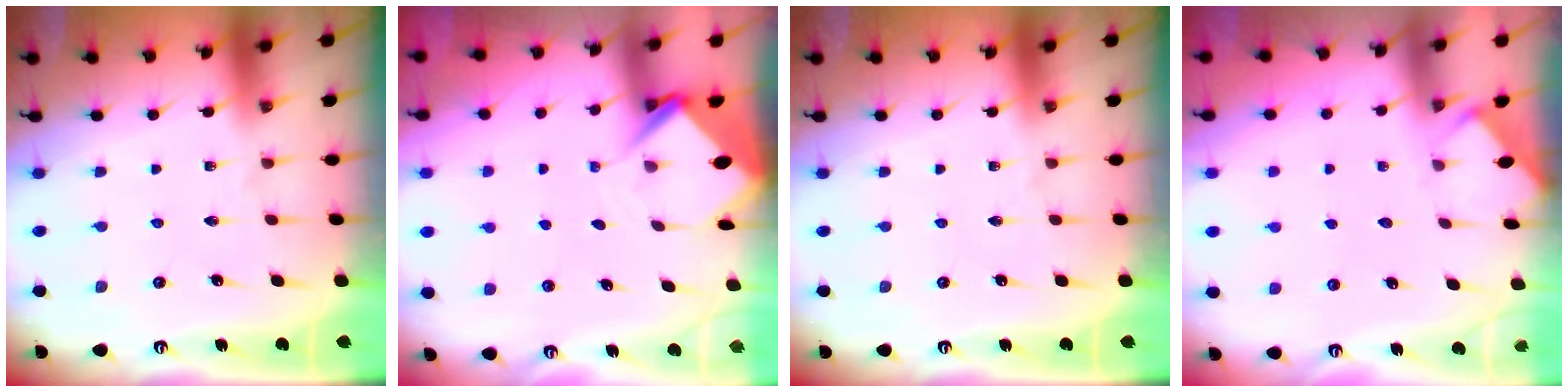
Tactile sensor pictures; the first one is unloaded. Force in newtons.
{"total": 3.8, "press": 3.8, "slide": 0.2}
{"total": 0.0}
{"total": 1.7, "press": 1.7, "slide": 0.3}